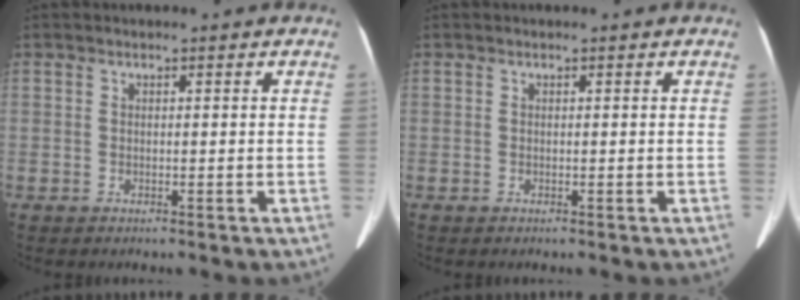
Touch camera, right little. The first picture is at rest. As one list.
[{"total": 0.0}]